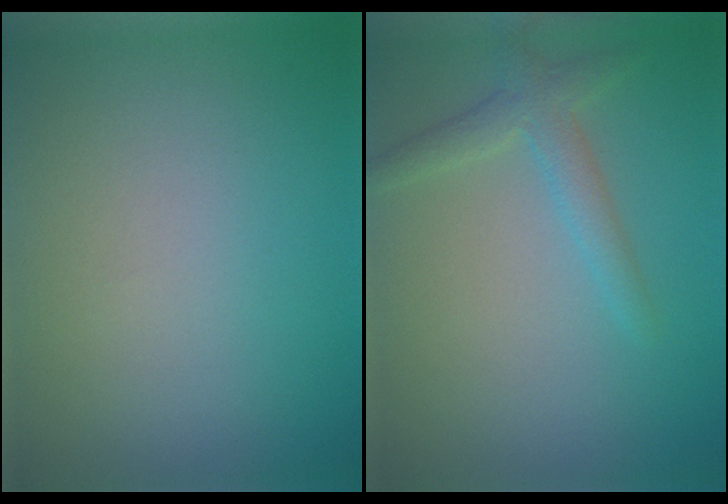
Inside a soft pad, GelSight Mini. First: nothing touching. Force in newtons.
{"total": 2.3, "press": 2.3, "slide": 0.2}